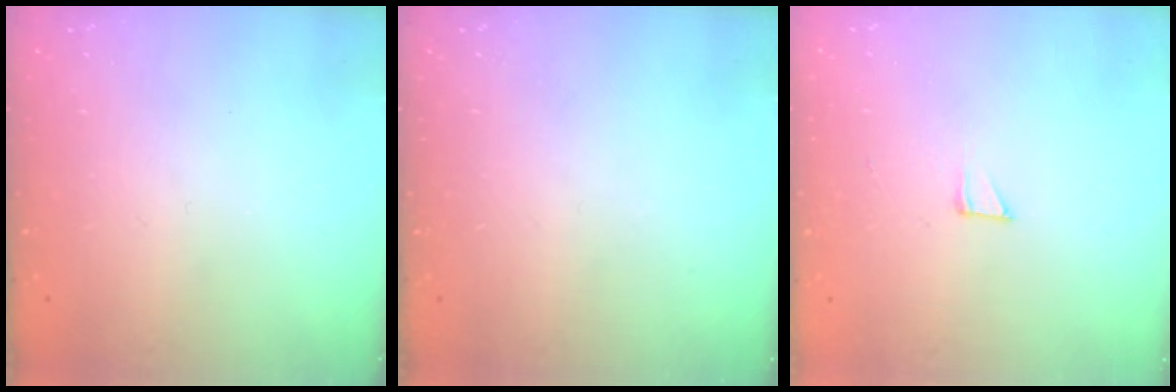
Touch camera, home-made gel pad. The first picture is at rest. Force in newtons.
{"total": 0.0}
{"total": 3.6, "press": 3.6, "slide": 0.3}